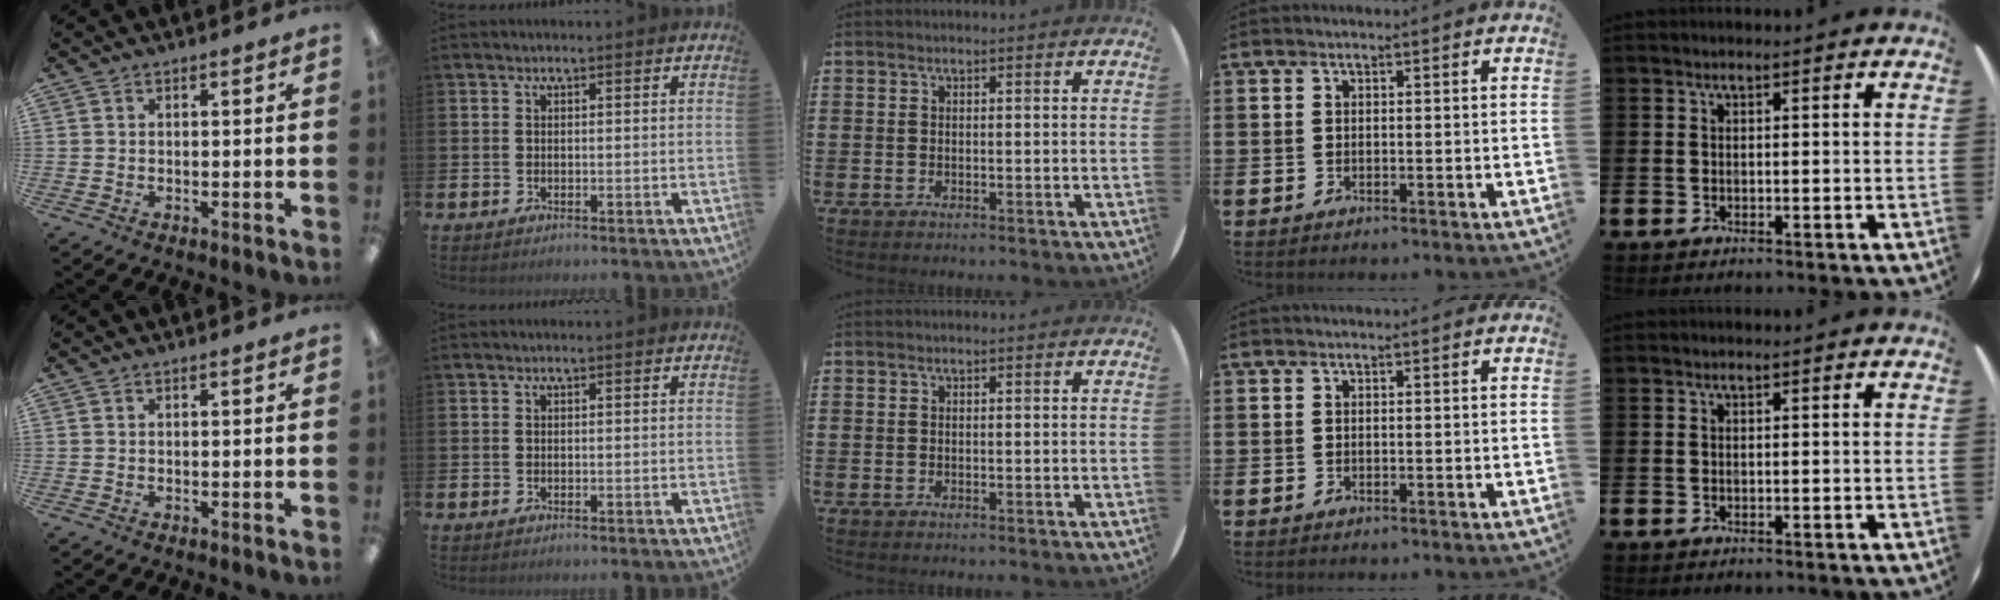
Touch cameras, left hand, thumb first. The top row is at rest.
{}